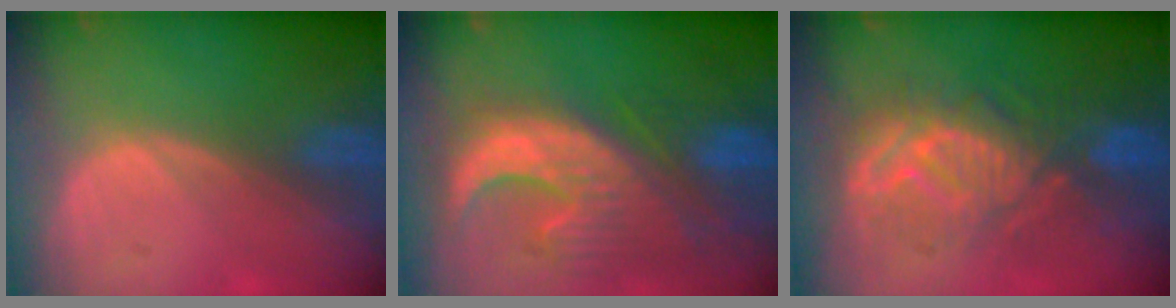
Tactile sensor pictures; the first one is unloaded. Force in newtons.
{"total": 13.0, "press": 11.2, "slide": 6.6}
{"total": 9.4, "press": 9.4, "slide": 0.6}